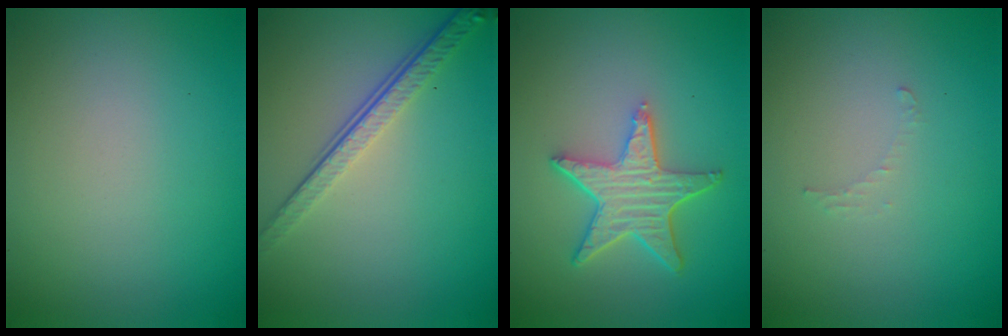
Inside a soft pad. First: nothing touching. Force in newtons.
{"total": 4.0, "press": 2.8, "slide": 2.8}
{"total": 5.1, "press": 4.1, "slide": 3.1}
{"total": 0.7, "press": 0.7, "slide": 0.1}